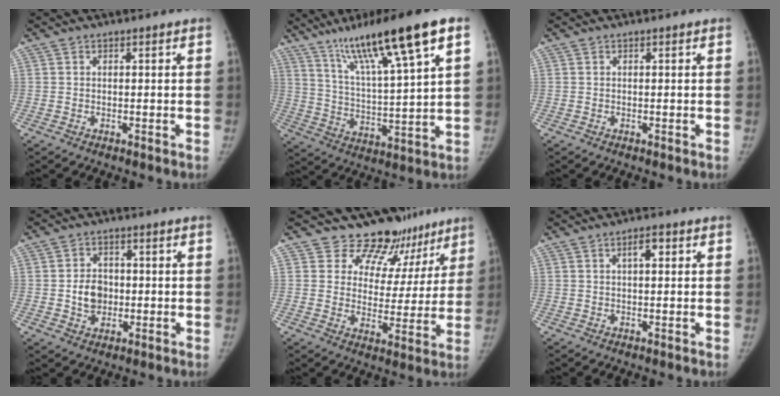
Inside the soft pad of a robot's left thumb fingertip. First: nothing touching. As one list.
[{"total": 18.6, "force": [10.8, 1.9, 15.0], "torque": [-0.245, -0.031, 0.187]}, {"total": 0.0}, {"total": 5.5, "force": [-0.7, 4.5, 3.0], "torque": [-0.026, 0.009, -0.015]}, {"total": 13.5, "force": [11.0, 7.8, 1.8], "torque": [0.034, -0.067, 0.126]}, {"total": 2.9, "force": [1.0, 1.1, 2.4], "torque": [-0.037, 0.005, 0.015]}]